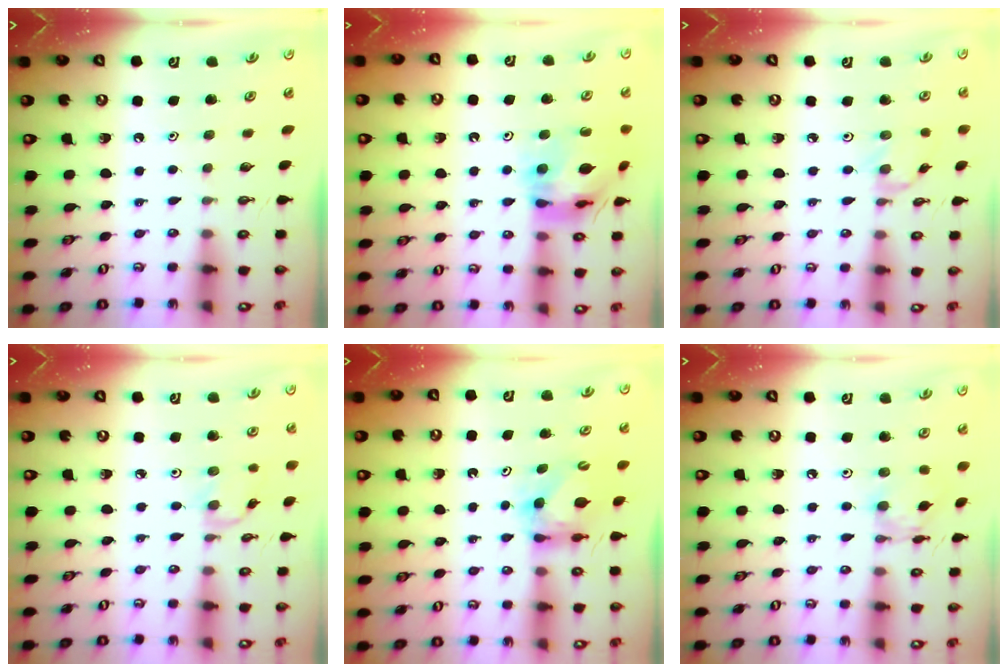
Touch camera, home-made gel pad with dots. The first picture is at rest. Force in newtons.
{"total": 14.2, "press": 14.1, "slide": 1.5}
{"total": 0.9, "press": 0.8, "slide": 0.3}
{"total": 2.6, "press": 2.6, "slide": 0.2}
{"total": 6.3, "press": 6.2, "slide": 0.6}
{"total": 6.3, "press": 6.3, "slide": 0.3}